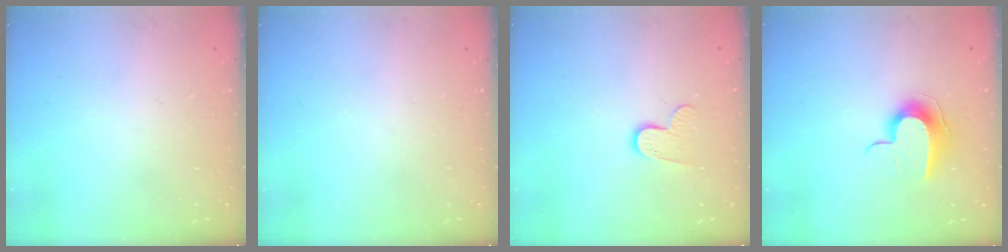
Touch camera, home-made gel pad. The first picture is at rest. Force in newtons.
{"total": 0.0}
{"total": 7.4, "press": 7.4, "slide": 0.3}
{"total": 9.0, "press": 9.0, "slide": 0.5}